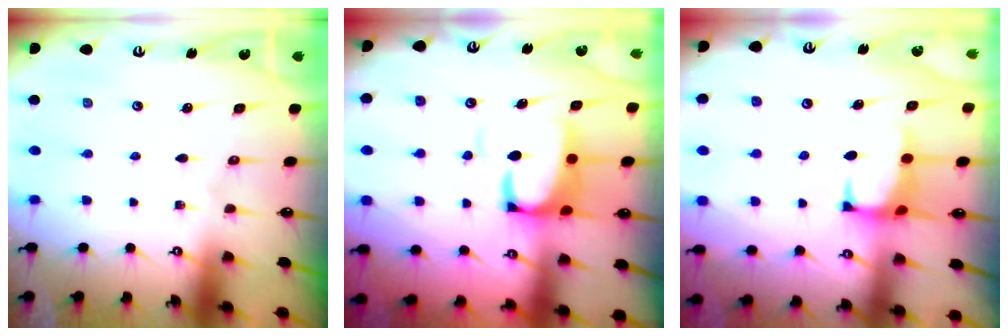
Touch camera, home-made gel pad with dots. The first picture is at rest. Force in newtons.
{"total": 7.3, "press": 7.2, "slide": 1.0}
{"total": 1.4, "press": 1.3, "slide": 0.5}